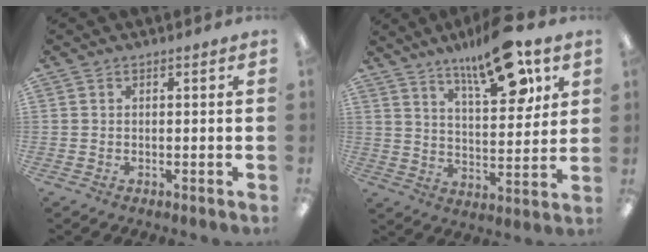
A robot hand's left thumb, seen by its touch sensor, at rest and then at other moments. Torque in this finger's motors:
{"motor_torque": [0.16, 0.16, 1.39, -1.38, 0.16]}